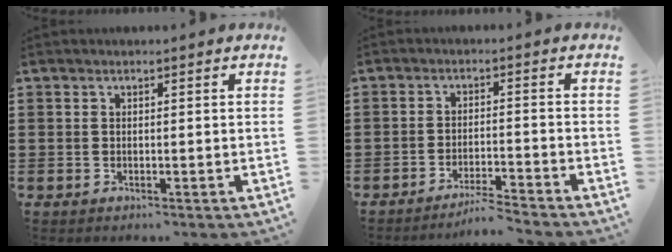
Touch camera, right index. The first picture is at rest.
{"total": 3.7, "force": [-3.6, -0.6, 0.9], "torque": [-0.018, -0.007, -0.073]}